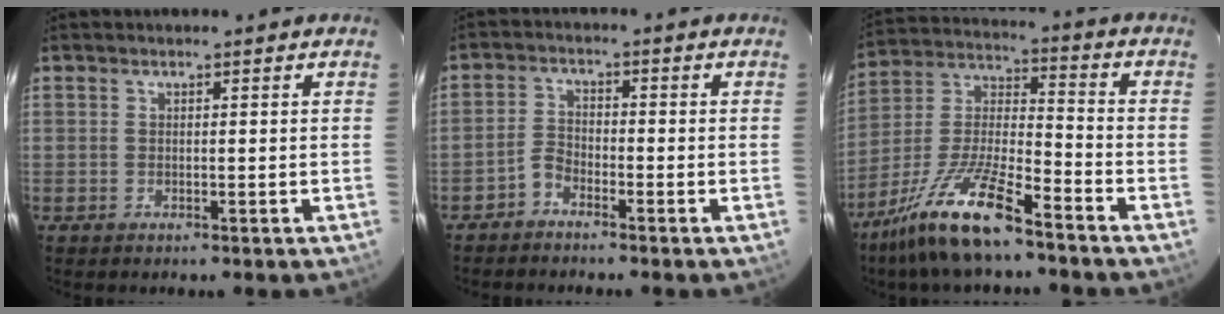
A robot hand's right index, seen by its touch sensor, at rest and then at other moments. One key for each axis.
{"total": 2.4, "fx": -2.0, "fy": 0.9, "fz": 0.9, "tx": -0.023, "ty": 0.001, "tz": -0.042}
{"total": 14.5, "fx": -10.4, "fy": 2.0, "fz": 10.0, "tx": -0.209, "ty": -0.014, "tz": -0.193}